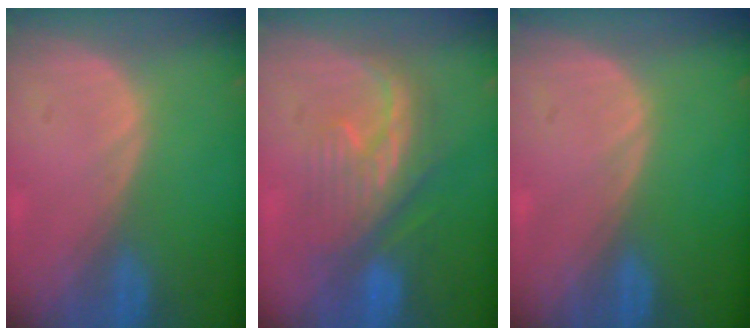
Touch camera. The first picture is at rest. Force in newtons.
{"total": 7.9, "press": 7.9, "slide": 1.0}
{"total": 0.0}